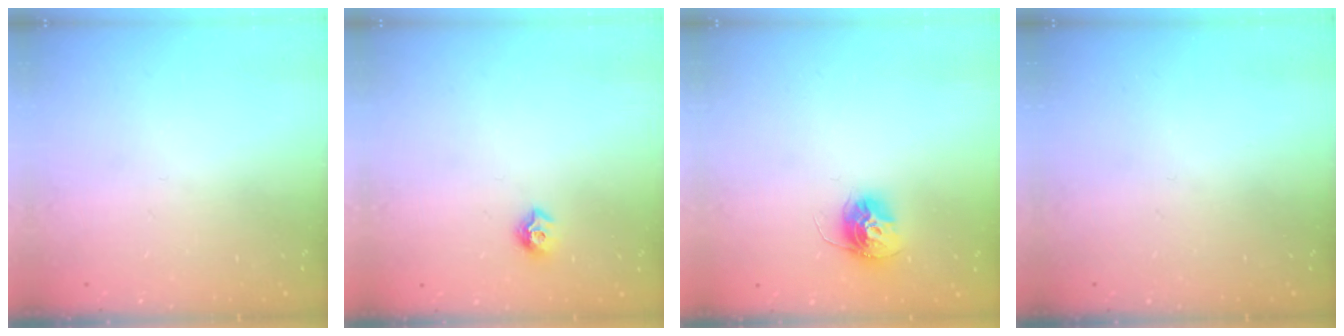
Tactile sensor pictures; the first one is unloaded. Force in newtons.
{"total": 7.9, "press": 7.8, "slide": 0.7}
{"total": 12.1, "press": 12.1, "slide": 1.1}
{"total": 0.0}